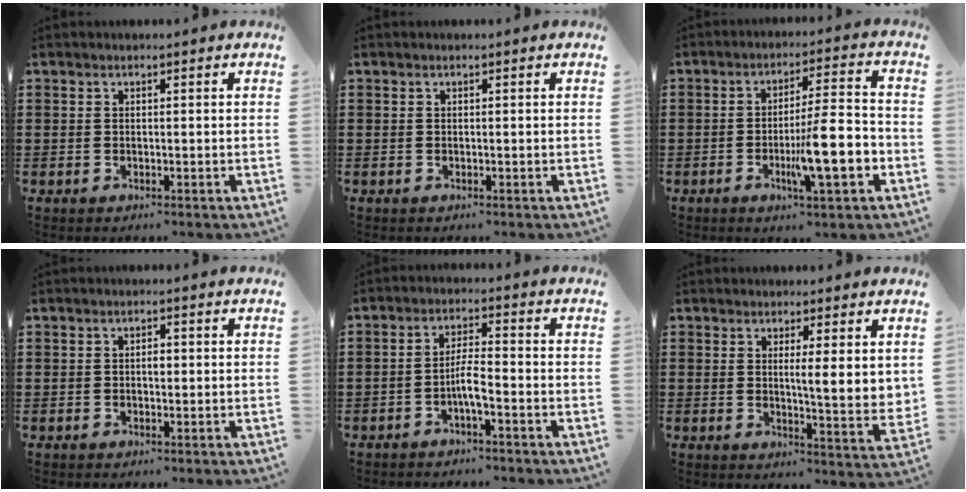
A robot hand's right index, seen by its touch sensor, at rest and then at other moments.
{"total": 0.0}
{"total": 11.9, "force": [-3.7, 2.4, 11.1], "torque": [-0.174, -0.006, -0.065]}
{"total": 1.3, "force": [0.0, 0.5, 1.2], "torque": [-0.023, 0.001, -0.001]}
{"total": 3.8, "force": [-1.8, 0.4, 3.3], "torque": [-0.073, -0.002, -0.039]}
{"total": 4.8, "force": [2.1, 0.3, 4.3], "torque": [-0.064, -0.024, 0.029]}